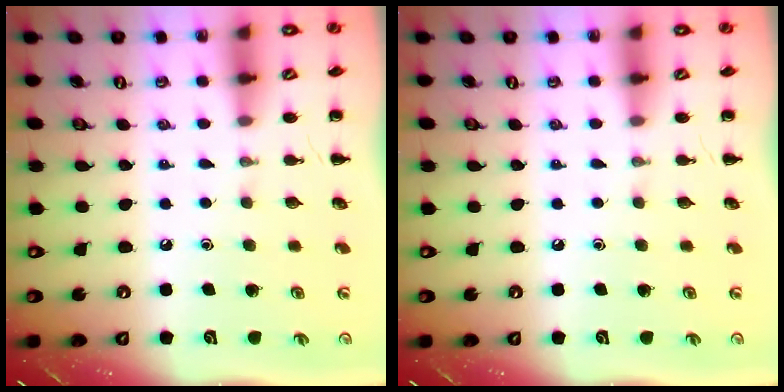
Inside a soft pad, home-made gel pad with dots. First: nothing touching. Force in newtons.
{"total": 0.0}